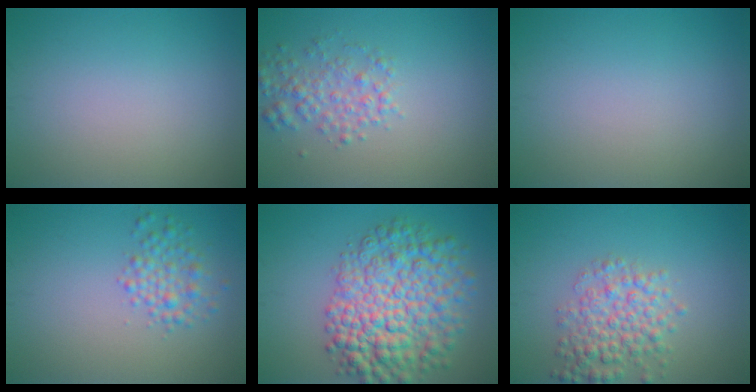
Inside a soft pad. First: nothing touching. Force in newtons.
{"total": 2.7, "press": 2.7, "slide": 0.1}
{"total": 0.0}
{"total": 2.5, "press": 2.5, "slide": 0.0}
{"total": 9.7, "press": 9.6, "slide": 0.3}
{"total": 4.4, "press": 4.4, "slide": 0.1}